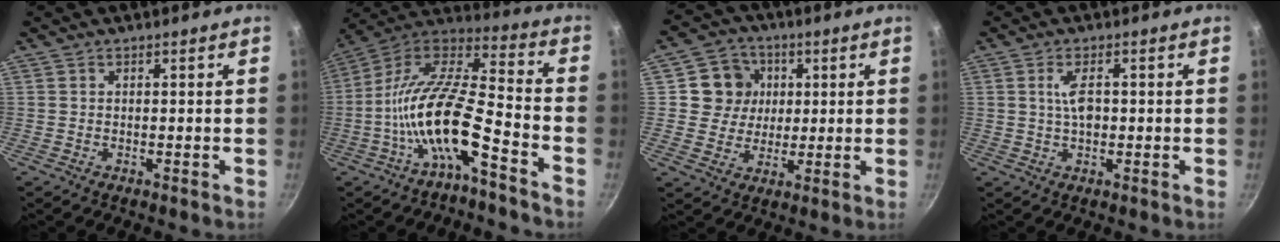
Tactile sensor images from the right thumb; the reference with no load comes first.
{"total": 16.9, "force": [-7.3, 5.1, 14.4], "torque": [-0.266, 0.066, -0.150]}
{"total": 11.5, "force": [2.2, 10.6, 3.7], "torque": [-0.034, 0.005, 0.028]}
{"total": 4.0, "force": [0.3, 1.7, 3.5], "torque": [-0.057, 0.006, 0.004]}